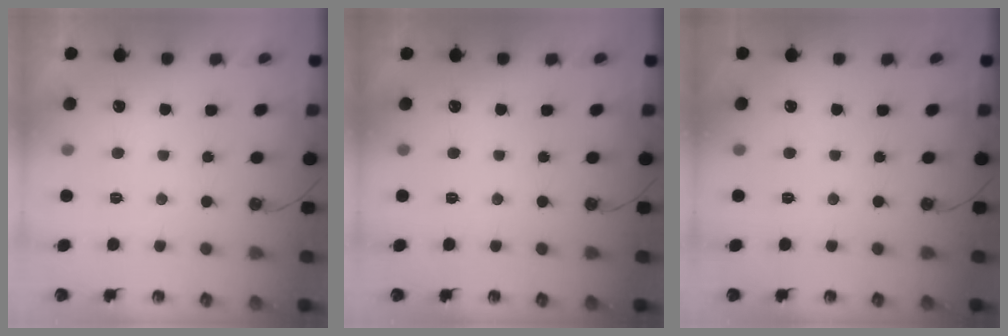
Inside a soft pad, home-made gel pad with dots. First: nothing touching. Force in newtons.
{"total": 0.0}
{"total": 0.0}